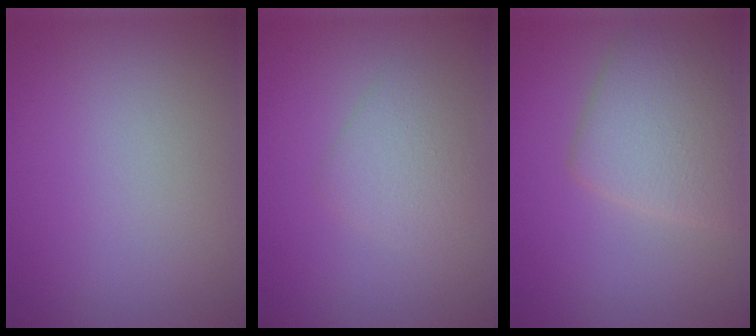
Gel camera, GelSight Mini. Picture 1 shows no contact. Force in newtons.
{"total": 2.1, "press": 2.1, "slide": 0.0}
{"total": 4.8, "press": 4.8, "slide": 0.3}